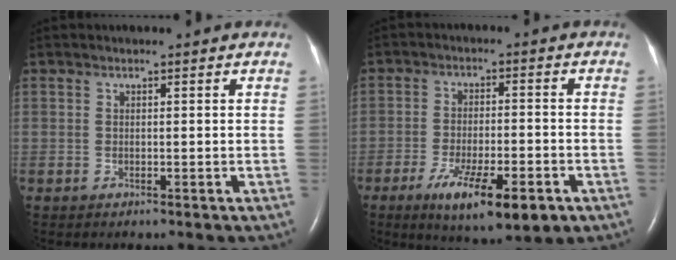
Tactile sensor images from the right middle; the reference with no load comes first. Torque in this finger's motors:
{"motor_torque": [1.36, -0.78, 0.24, 0.15]}